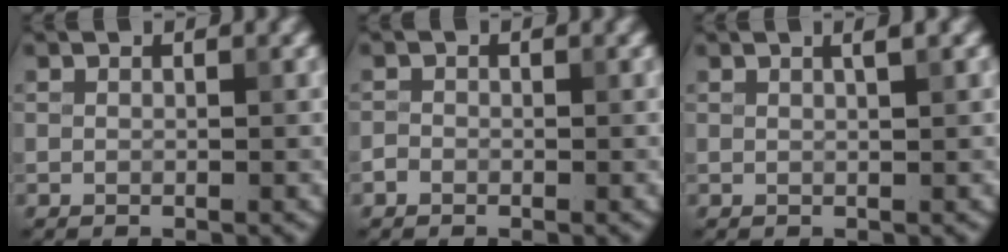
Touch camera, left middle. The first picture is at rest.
{"total": 0.7, "force": [-0.5, 0.5, 0.1], "torque": [0.002, -0.001, -0.011]}
{"total": 1.3, "force": [0.6, 0.3, 1.1], "torque": [-0.012, 0.004, 0.005]}